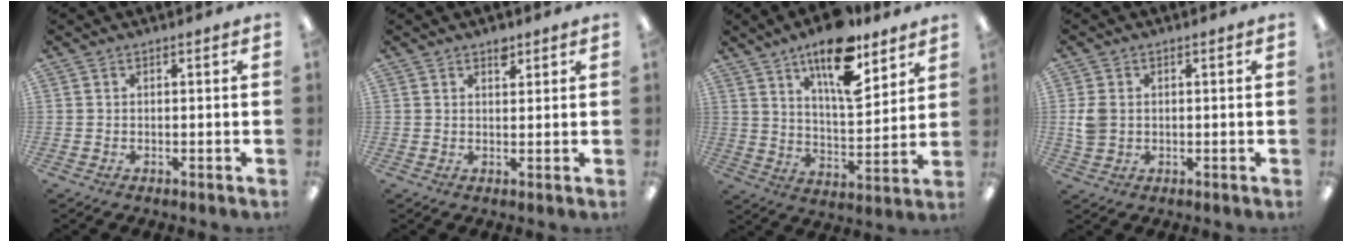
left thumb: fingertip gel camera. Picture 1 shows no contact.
{"total": 2.8, "force": [2.0, 1.5, 1.3], "torque": [-0.004, -0.008, 0.030]}
{"total": 16.6, "force": [11.3, 5.9, 10.6], "torque": [-0.166, -0.061, 0.186]}
{"total": 4.3, "force": [0.4, 3.4, 2.5], "torque": [-0.048, 0.002, 0.006]}